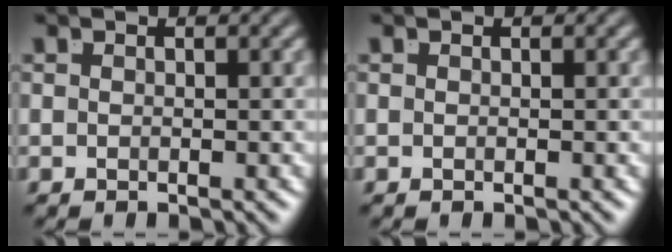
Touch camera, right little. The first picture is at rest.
{"total": 0.0}